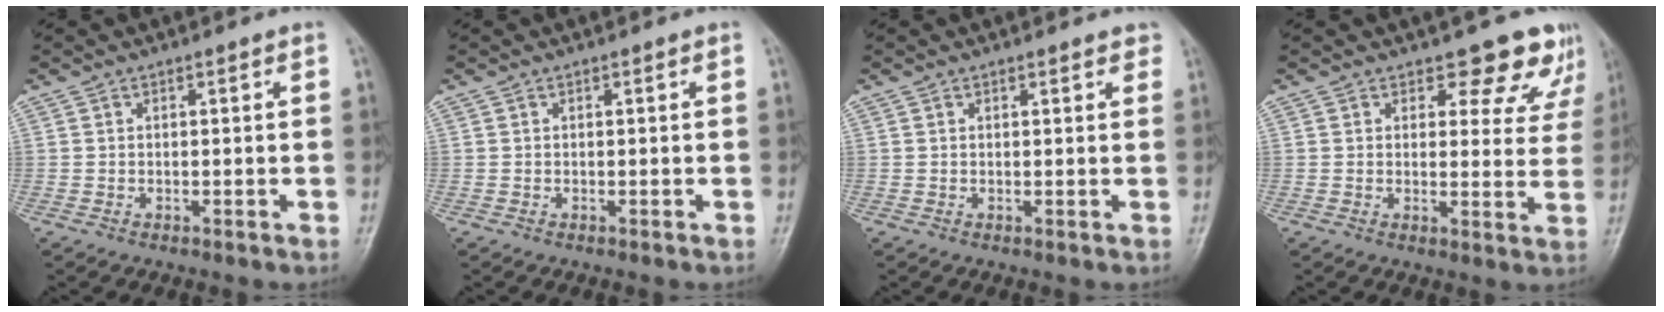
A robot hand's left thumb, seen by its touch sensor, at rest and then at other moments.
{"total": 0.0}
{"total": 1.8, "force": [1.5, 0.6, 0.7], "torque": [0.003, -0.001, 0.012]}
{"total": 8.8, "force": [7.4, 4.1, 2.1], "torque": [0.023, -0.045, 0.065]}